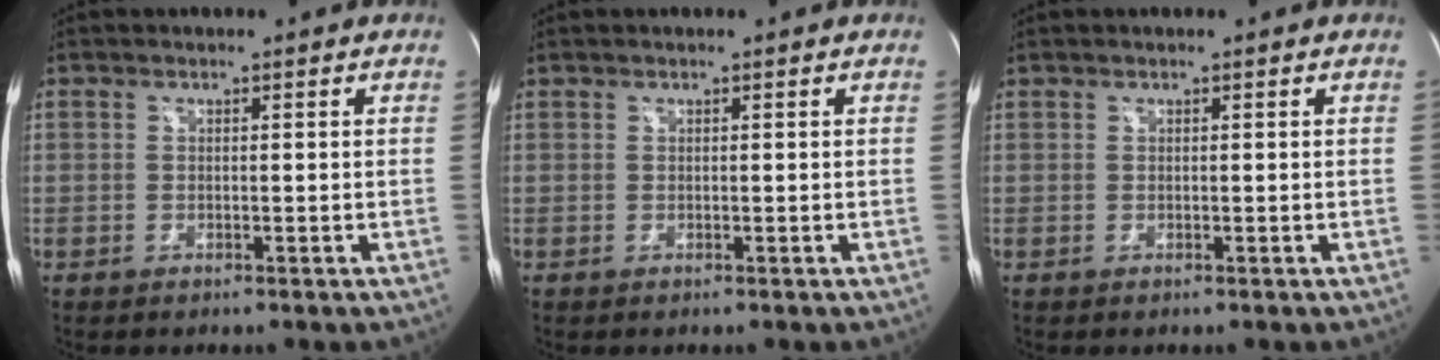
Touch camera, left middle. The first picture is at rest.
{"total": 0.0}
{"total": 0.0}